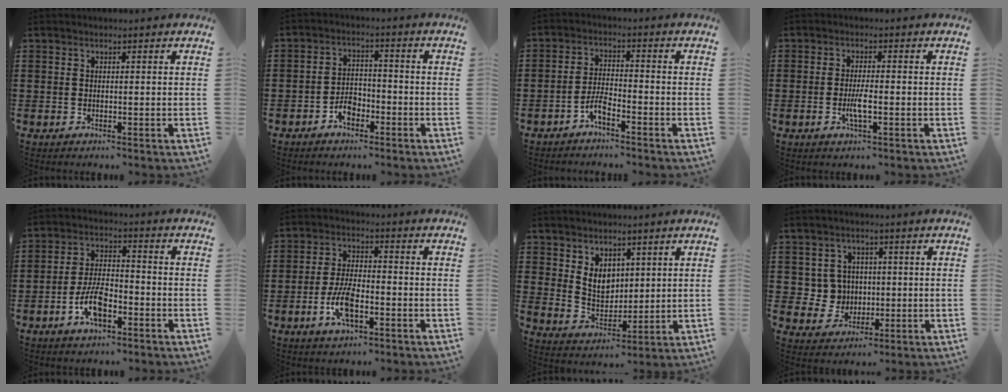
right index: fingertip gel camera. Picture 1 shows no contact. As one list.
[{"total": 3.8, "force": [-2.3, 2.2, 2.1], "torque": [-0.046, 0.005, -0.047]}, {"total": 3.6, "force": [-2.7, 0.8, 2.3], "torque": [-0.064, 0.001, -0.058]}, {"total": 3.2, "force": [-0.9, 0.5, 3.0], "torque": [-0.066, -0.005, -0.020]}, {"total": 7.2, "force": [-3.2, 3.3, 5.6], "torque": [-0.126, 0.003, -0.064]}, {"total": 7.0, "force": [-2.7, 2.9, 5.8], "torque": [-0.128, -0.002, -0.055]}, {"total": 5.6, "force": [2.4, 4.2, 2.9], "torque": [-0.063, 0.006, 0.045]}, {"total": 4.5, "force": [0.3, 4.4, 1.0], "torque": [-0.042, 0.014, 0.005]}]